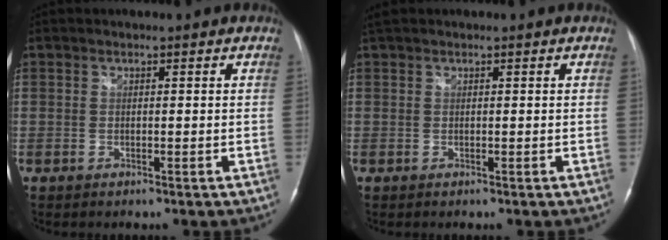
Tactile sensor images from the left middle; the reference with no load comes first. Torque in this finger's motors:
{"motor_torque": [0.22, -0.15, -0.06, 0.03]}